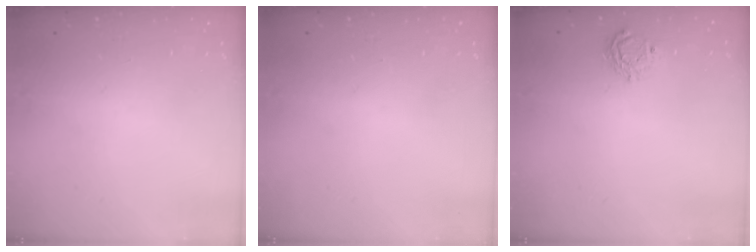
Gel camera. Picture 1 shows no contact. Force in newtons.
{"total": 0.0}
{"total": 6.3, "press": 6.3, "slide": 0.4}